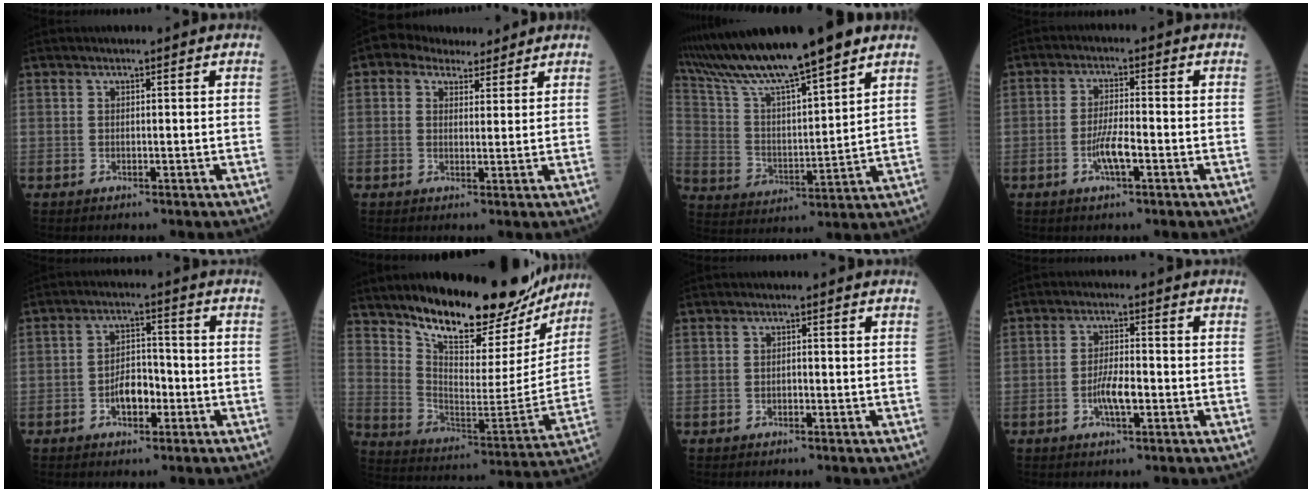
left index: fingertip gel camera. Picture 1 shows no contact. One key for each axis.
{"total": 5.6, "fx": 4.2, "fy": 3.2, "fz": 1.9, "tx": -0.031, "ty": 0.026, "tz": 0.071}
{"total": 17.3, "fx": 14.1, "fy": 0.7, "fz": 9.9, "tx": -0.178, "ty": 0.011, "tz": 0.256}
{"total": 4.7, "fx": -1.9, "fy": 0.8, "fz": 4.2, "tx": -0.086, "ty": -0.001, "tz": -0.037}
{"total": 5.0, "fx": -2.0, "fy": 2.7, "fz": 3.7, "tx": -0.069, "ty": 0.012, "tz": -0.037}
{"total": 22.9, "fx": 19.0, "fy": 7.1, "fz": 10.7, "tx": -0.160, "ty": -0.030, "tz": 0.275}
{"total": 0.7, "fx": -0.4, "fy": 0.3, "fz": 0.4, "tx": -0.007, "ty": 0.002, "tz": -0.008}
{"total": 4.5, "fx": -1.6, "fy": 1.2, "fz": 4.1, "tx": -0.082, "ty": 0.003, "tz": -0.030}